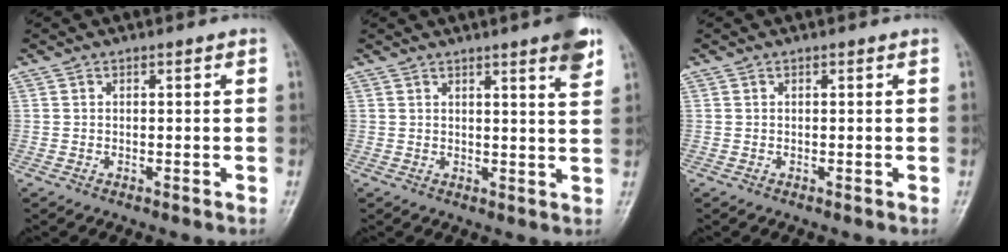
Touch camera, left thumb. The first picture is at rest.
{"total": 5.8, "force": [3.6, 0.4, 4.5], "torque": [-0.051, -0.019, 0.045]}
{"total": 0.0}